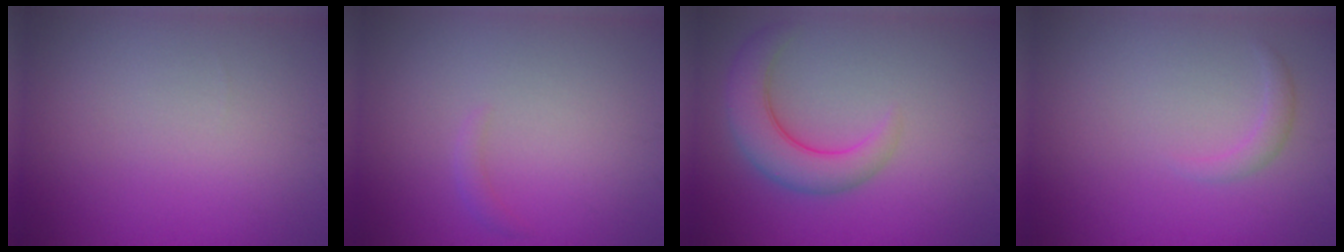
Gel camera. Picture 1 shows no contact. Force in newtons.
{"total": 0.8, "press": 0.8, "slide": 0.1}
{"total": 4.7, "press": 4.7, "slide": 0.3}
{"total": 1.2, "press": 1.2, "slide": 0.2}